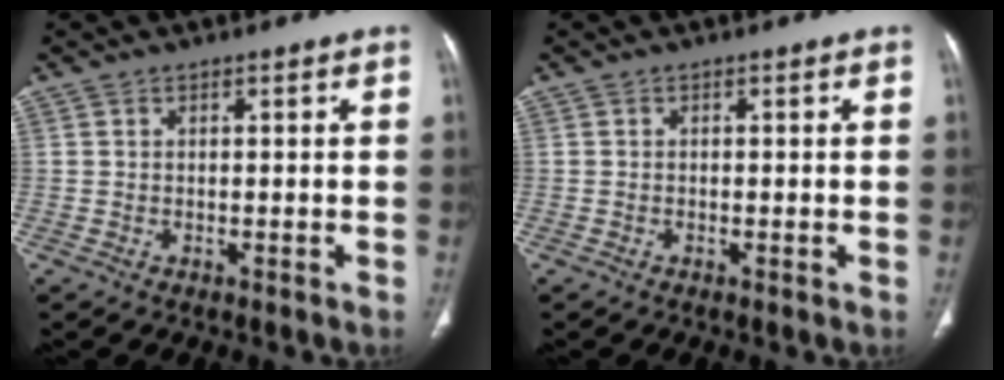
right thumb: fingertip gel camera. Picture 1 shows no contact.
{"total": 0.0}